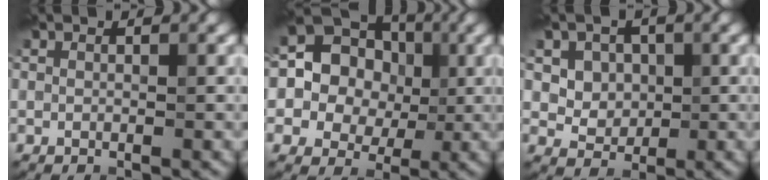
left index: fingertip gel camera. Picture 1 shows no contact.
{"total": 10.8, "force": [0.8, 9.9, 4.2], "torque": [-0.098, 0.047, -0.007]}
{"total": 4.0, "force": [1.1, 3.3, 2.0], "torque": [-0.045, -0.011, 0.034]}